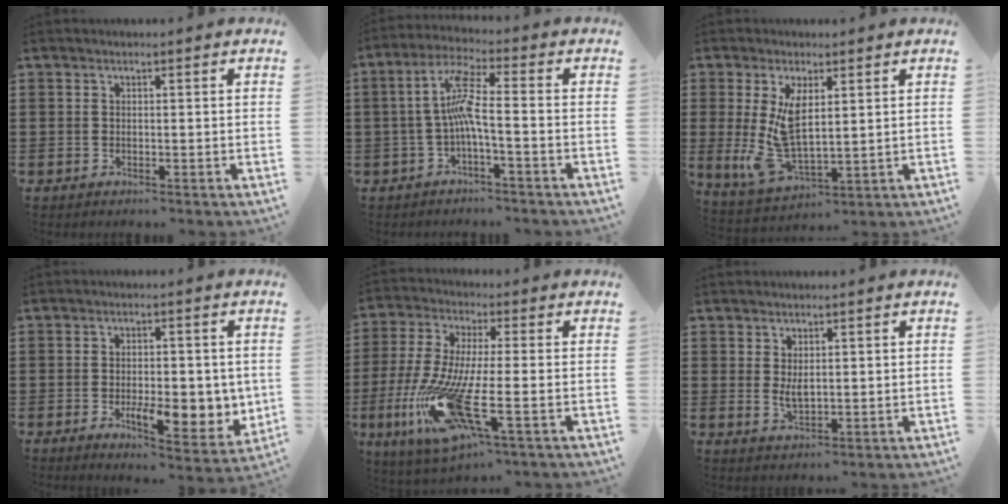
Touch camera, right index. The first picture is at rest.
{"total": 6.7, "force": [-1.3, 0.7, 6.5], "torque": [-0.134, -0.001, -0.031]}
{"total": 8.8, "force": [1.4, 3.8, 7.8], "torque": [-0.174, -0.013, 0.028]}
{"total": 7.8, "force": [-1.4, 3.5, 6.8], "torque": [-0.095, -0.007, -0.022]}
{"total": 13.8, "force": [-5.4, 2.8, 12.4], "torque": [-0.268, -0.028, -0.100]}
{"total": 2.7, "force": [0.9, 1.2, 2.3], "torque": [-0.045, 0.002, 0.016]}